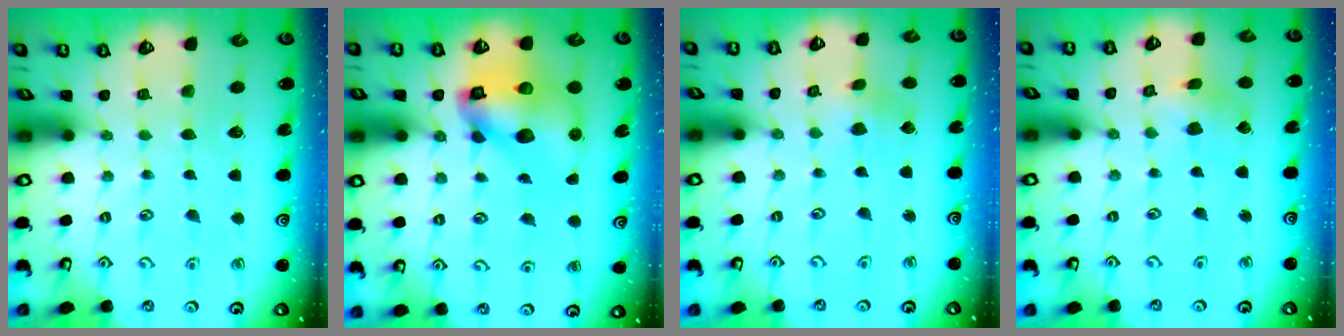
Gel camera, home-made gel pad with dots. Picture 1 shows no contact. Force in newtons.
{"total": 12.5, "press": 12.3, "slide": 1.9}
{"total": 2.8, "press": 2.8, "slide": 0.1}
{"total": 2.7, "press": 2.7, "slide": 0.3}